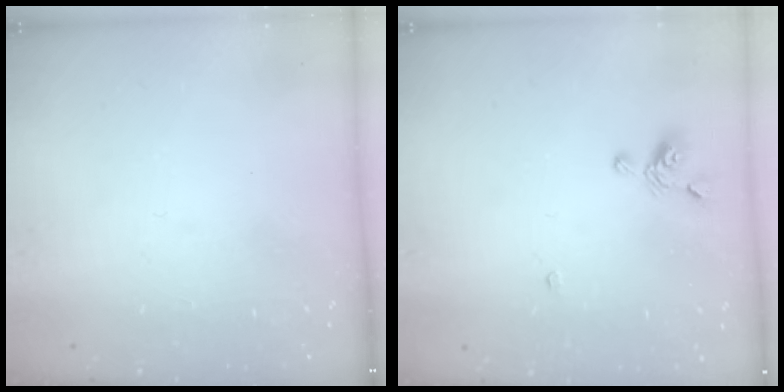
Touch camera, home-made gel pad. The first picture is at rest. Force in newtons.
{"total": 2.9, "press": 2.8, "slide": 0.5}